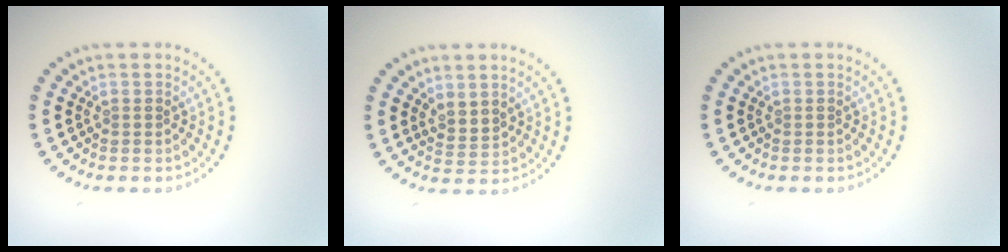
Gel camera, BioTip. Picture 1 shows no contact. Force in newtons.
{"total": 1.8, "press": 1.4, "slide": 1.2}
{"total": 0.0}